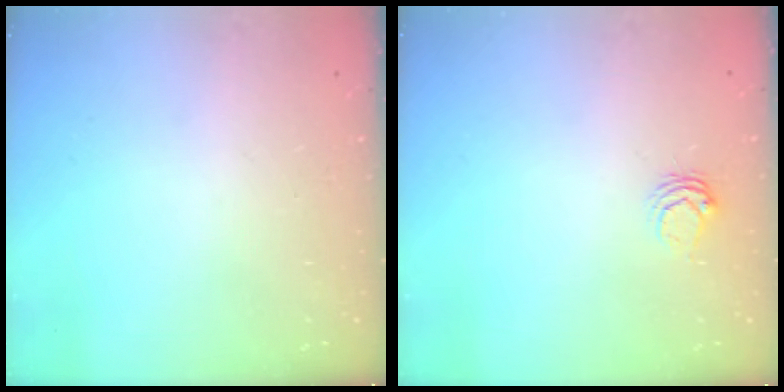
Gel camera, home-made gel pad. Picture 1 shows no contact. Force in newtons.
{"total": 4.7, "press": 4.7, "slide": 0.4}